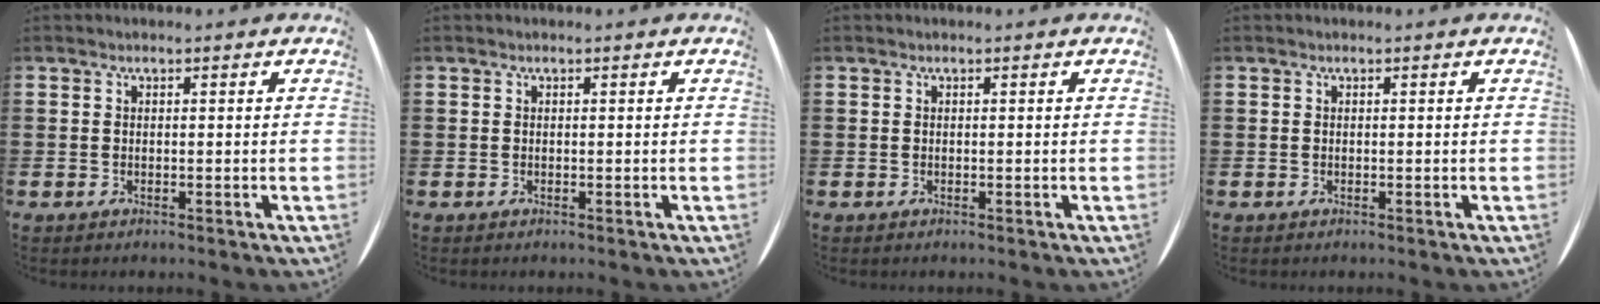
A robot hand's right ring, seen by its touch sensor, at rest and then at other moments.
{"total": 0.0}
{"total": 0.0}
{"total": 0.0}